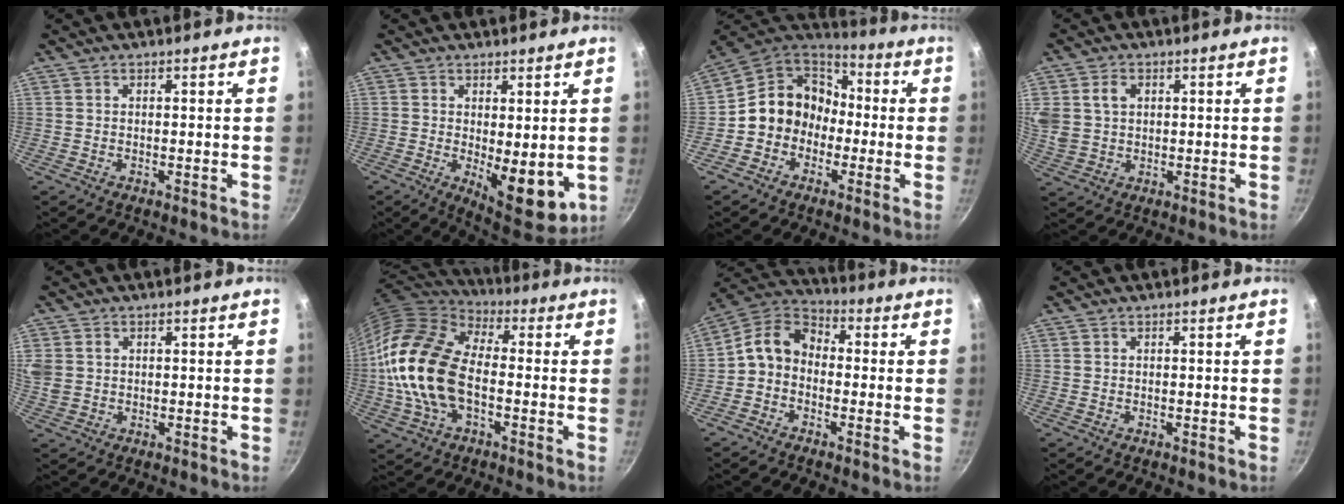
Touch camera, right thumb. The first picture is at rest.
{"total": 10.5, "force": [-0.6, 4.6, 9.4], "torque": [-0.104, -0.019, 0.005]}
{"total": 12.4, "force": [-1.9, 10.9, 5.5], "torque": [-0.048, 0.051, -0.051]}
{"total": 9.2, "force": [2.7, 7.1, 5.2], "torque": [-0.099, 0.001, 0.056]}
{"total": 5.0, "force": [1.1, 4.1, 2.7], "torque": [-0.054, 0.004, 0.026]}
{"total": 19.8, "force": [-2.1, 12.0, 15.7], "torque": [-0.287, 0.028, -0.053]}
{"total": 8.9, "force": [-1.3, 6.9, 5.5], "torque": [-0.085, 0.043, -0.049]}
{"total": 0.0}